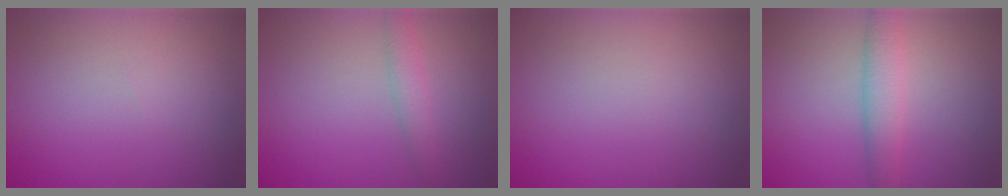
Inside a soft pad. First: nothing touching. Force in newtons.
{"total": 1.8, "press": 1.7, "slide": 0.2}
{"total": 0.0}
{"total": 2.9, "press": 2.9, "slide": 0.1}